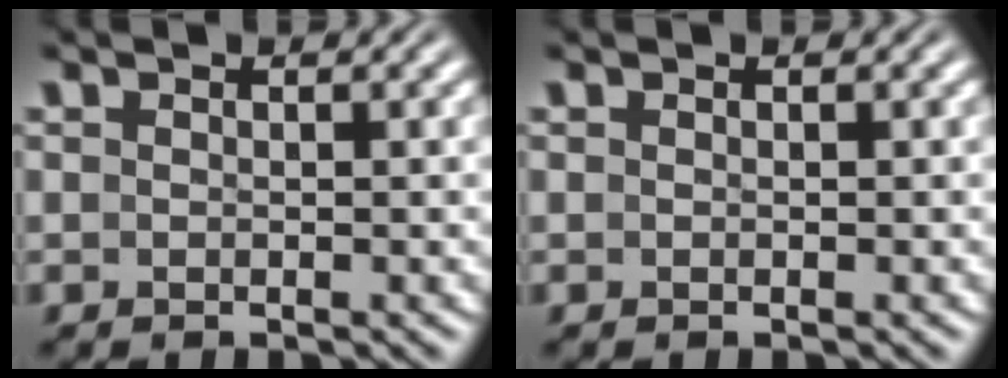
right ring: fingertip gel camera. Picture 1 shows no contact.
{"total": 1.2, "force": [-0.3, -1.1, -0.4], "torque": [0.015, -0.010, 0.005]}